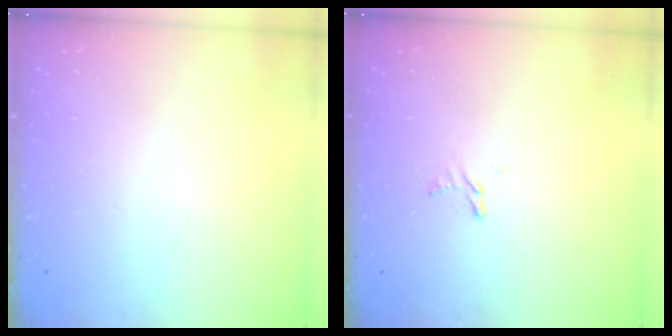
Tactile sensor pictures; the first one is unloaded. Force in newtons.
{"total": 3.5, "press": 3.5, "slide": 0.4}